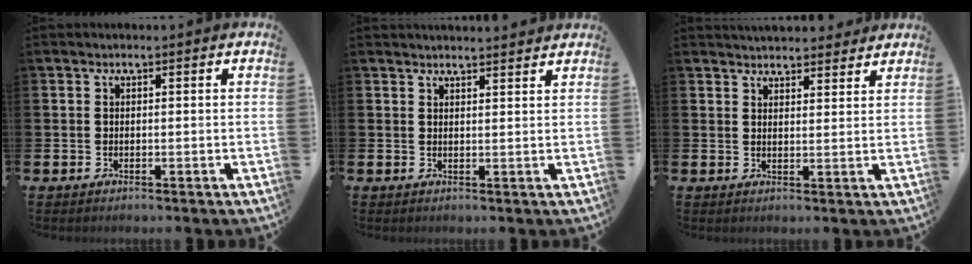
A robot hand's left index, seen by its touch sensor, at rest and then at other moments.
{"total": 2.2, "force": [2.2, 0.0, 0.0], "torque": [0.006, -0.014, 0.037]}
{"total": 3.9, "force": [3.8, 0.8, 0.1], "torque": [0.000, -0.020, 0.069]}